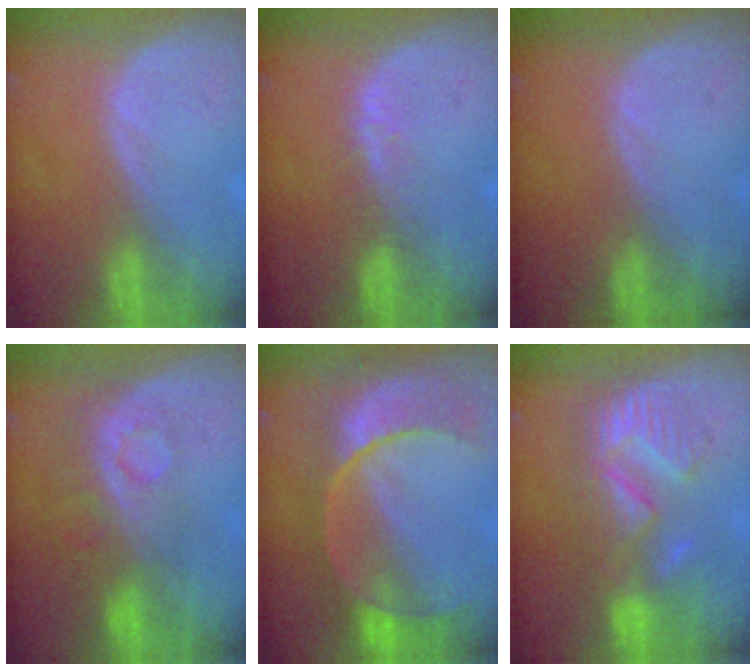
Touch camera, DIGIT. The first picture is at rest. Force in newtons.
{"total": 2.1, "press": 2.1, "slide": 0.2}
{"total": 0.0}
{"total": 8.4, "press": 7.1, "slide": 4.5}
{"total": 10.3, "press": 9.0, "slide": 5.0}
{"total": 8.7, "press": 8.7, "slide": 0.6}